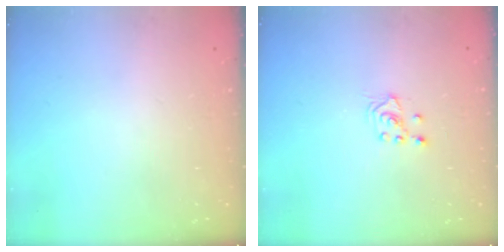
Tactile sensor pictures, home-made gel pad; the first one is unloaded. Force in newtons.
{"total": 2.7, "press": 2.5, "slide": 0.9}